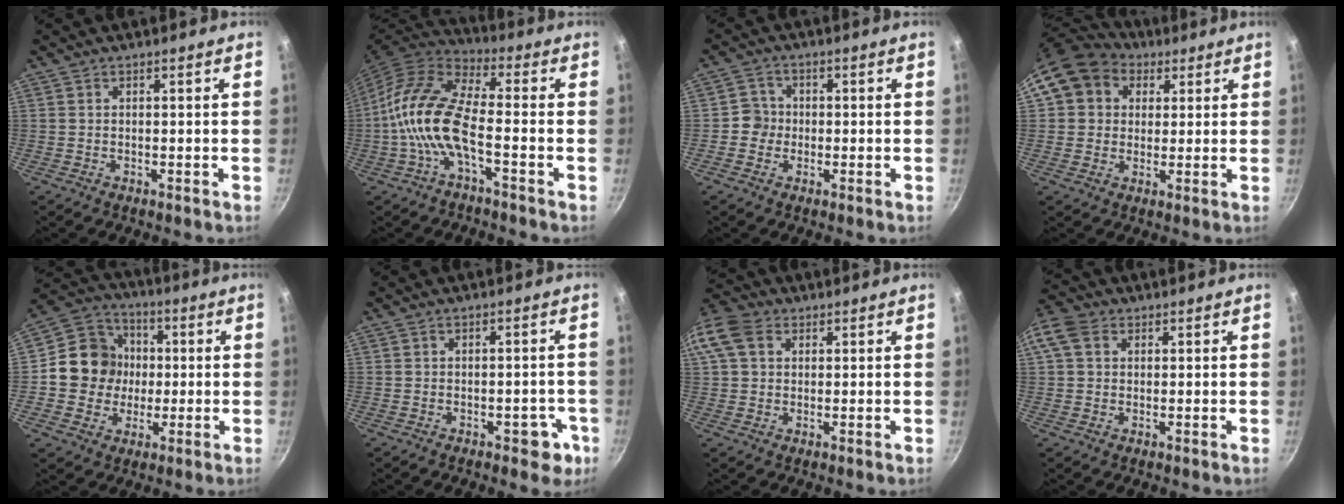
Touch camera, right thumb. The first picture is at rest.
{"total": 13.4, "force": [-3.4, 5.2, 11.9], "torque": [-0.242, 0.036, -0.083]}
{"total": 3.5, "force": [-0.6, 3.4, 0.7], "torque": [0.016, 0.011, -0.019]}
{"total": 12.5, "force": [5.0, 10.2, 5.2], "torque": [-0.077, 0.014, 0.076]}
{"total": 13.0, "force": [0.1, 12.0, 4.9], "torque": [-0.049, 0.026, -0.012]}
{"total": 5.0, "force": [-2.0, 2.9, 3.5], "torque": [-0.009, 0.022, -0.019]}
{"total": 11.6, "force": [3.6, 8.9, 6.5], "torque": [-0.138, 0.020, 0.055]}
{"total": 7.3, "force": [2.3, 5.5, 4.2], "torque": [-0.082, 0.013, 0.030]}